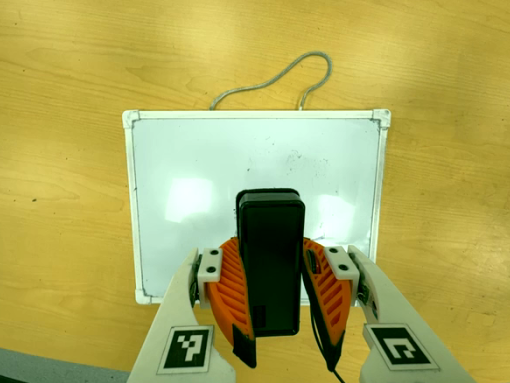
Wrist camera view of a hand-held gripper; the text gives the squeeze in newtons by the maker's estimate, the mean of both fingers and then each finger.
{"total": 8.2, "left": 7.3, "right": 9.2}